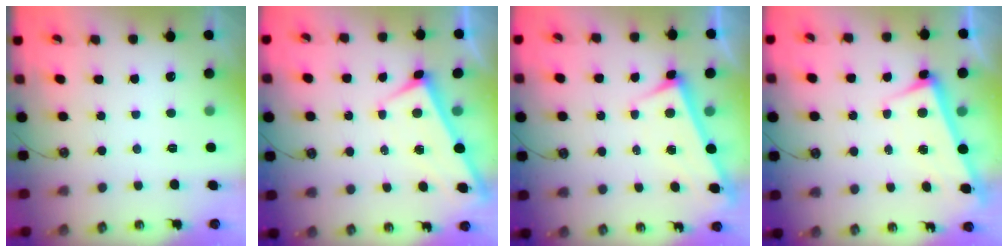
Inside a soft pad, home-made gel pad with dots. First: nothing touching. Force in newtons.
{"total": 1.7, "press": 1.7, "slide": 0.1}
{"total": 2.8, "press": 2.8, "slide": 0.2}
{"total": 2.8, "press": 2.7, "slide": 0.7}